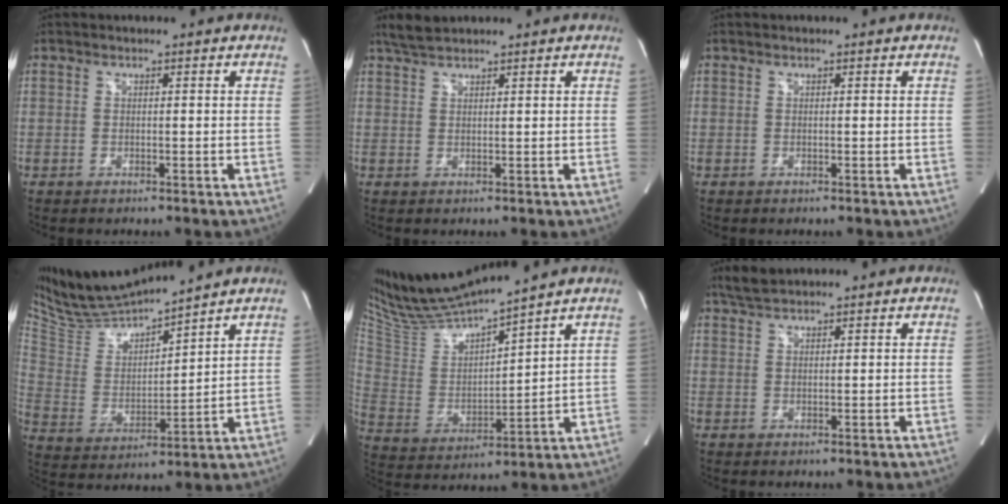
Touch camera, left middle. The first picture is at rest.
{"total": 2.6, "force": [2.5, 0.3, 0.9], "torque": [-0.025, 0.012, 0.050]}
{"total": 0.0}
{"total": 13.9, "force": [13.1, 0.1, 4.7], "torque": [-0.100, -0.004, 0.261]}
{"total": 16.4, "force": [14.8, 0.0, 7.2], "torque": [-0.139, -0.010, 0.288]}
{"total": 2.6, "force": [2.4, 0.2, 0.9], "torque": [-0.024, 0.012, 0.049]}